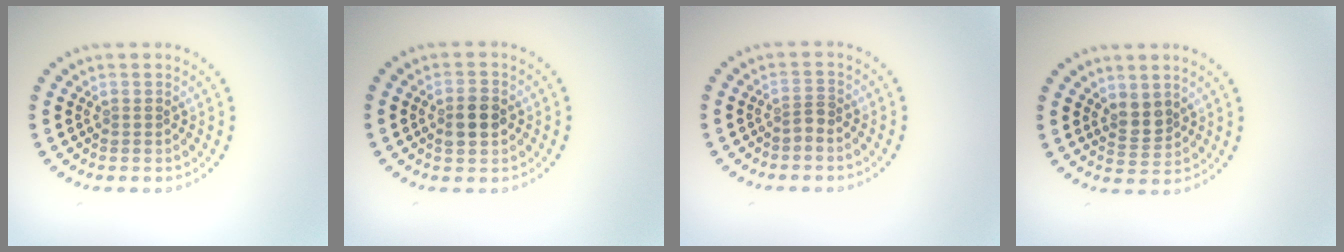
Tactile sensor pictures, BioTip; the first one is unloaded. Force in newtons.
{"total": 2.5, "press": 2.5, "slide": 0.2}
{"total": 0.8, "press": 0.5, "slide": 0.6}
{"total": 2.0, "press": 1.7, "slide": 0.9}